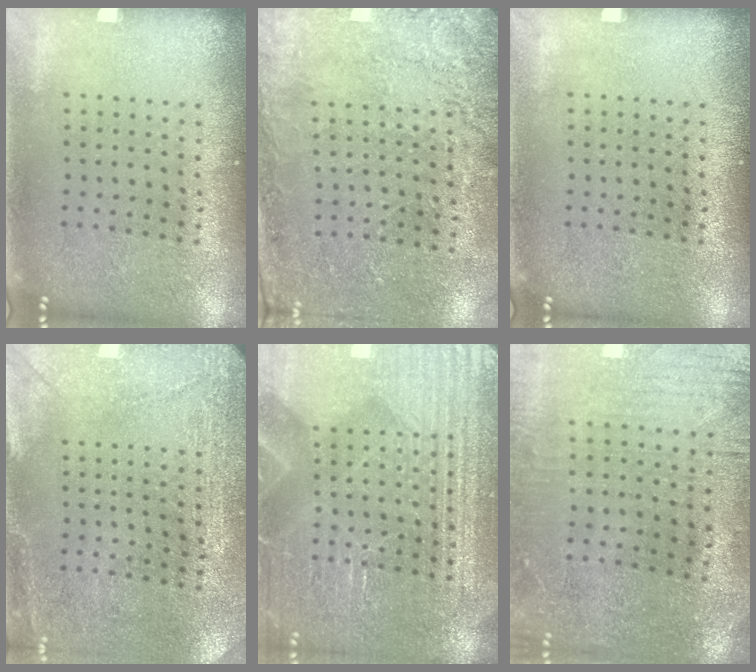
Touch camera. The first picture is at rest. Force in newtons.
{"total": 2.5, "press": 2.4, "slide": 0.8}
{"total": 0.0}
{"total": 2.9, "press": 2.6, "slide": 1.3}
{"total": 4.4, "press": 4.3, "slide": 0.6}
{"total": 0.7, "press": 0.5, "slide": 0.5}